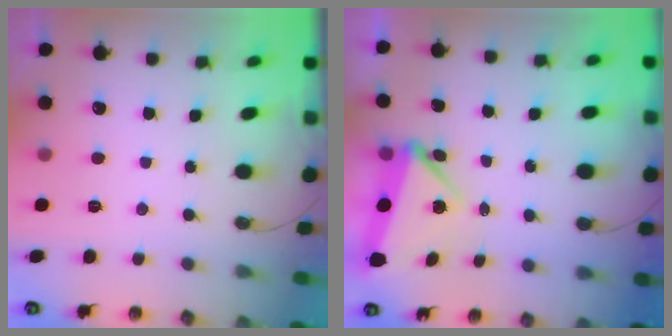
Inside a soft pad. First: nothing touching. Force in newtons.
{"total": 6.5, "press": 6.5, "slide": 0.5}